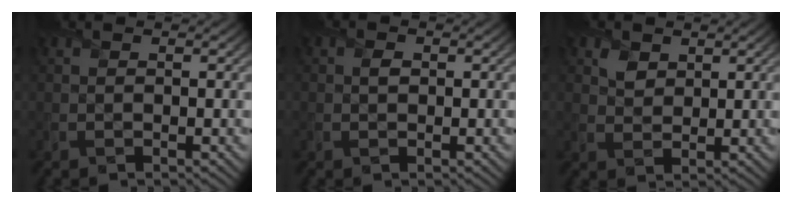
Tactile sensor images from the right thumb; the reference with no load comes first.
{"total": 1.2, "force": [0.0, 1.0, 0.6], "torque": [-0.012, -0.004, -0.003]}
{"total": 2.6, "force": [1.4, 1.9, 1.0], "torque": [-0.027, -0.006, 0.027]}